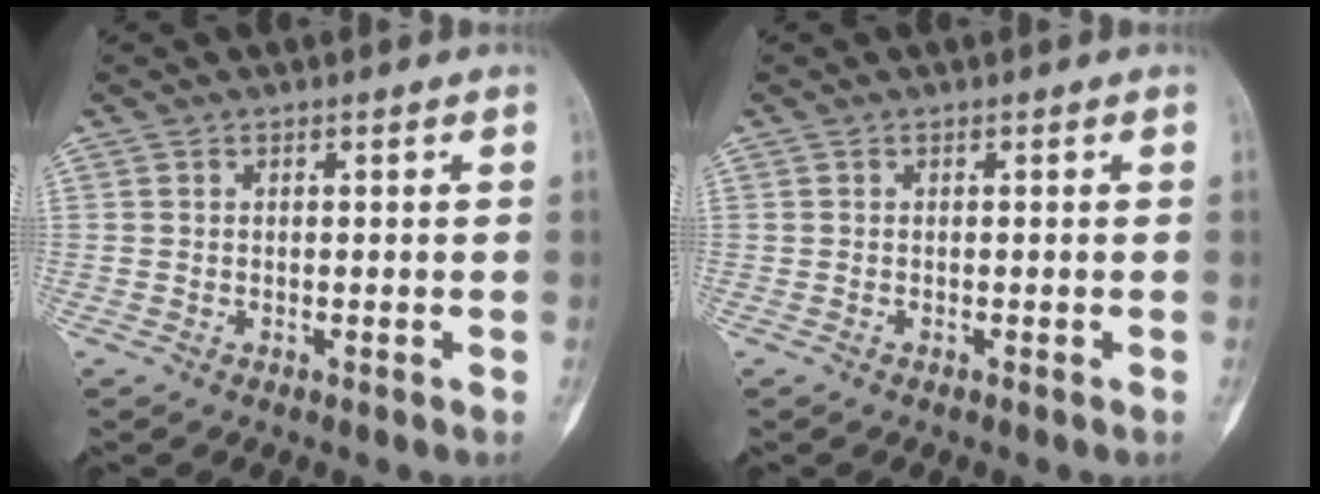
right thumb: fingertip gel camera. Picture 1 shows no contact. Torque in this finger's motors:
{"motor_torque": [-0.33, -0.19, 0.03, 0.14, 0.01]}